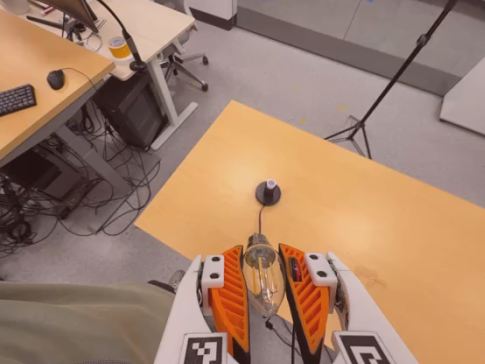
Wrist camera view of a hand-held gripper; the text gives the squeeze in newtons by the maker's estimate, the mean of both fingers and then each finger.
{"total": 20.9, "left": 22.6, "right": 19.2}